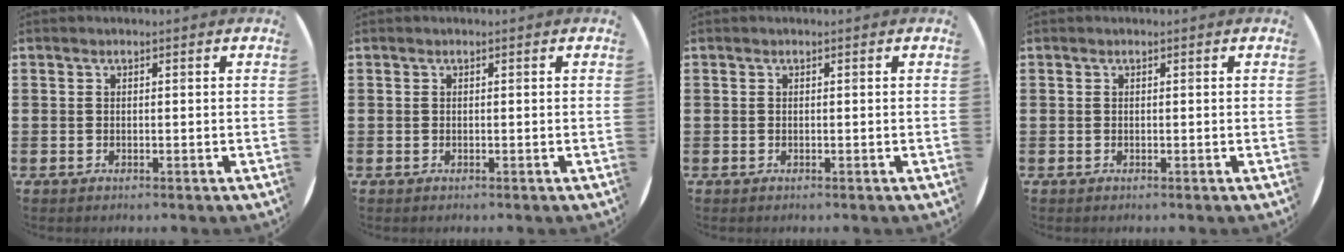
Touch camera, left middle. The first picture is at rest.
{"total": 0.0}
{"total": 0.0}
{"total": 0.0}